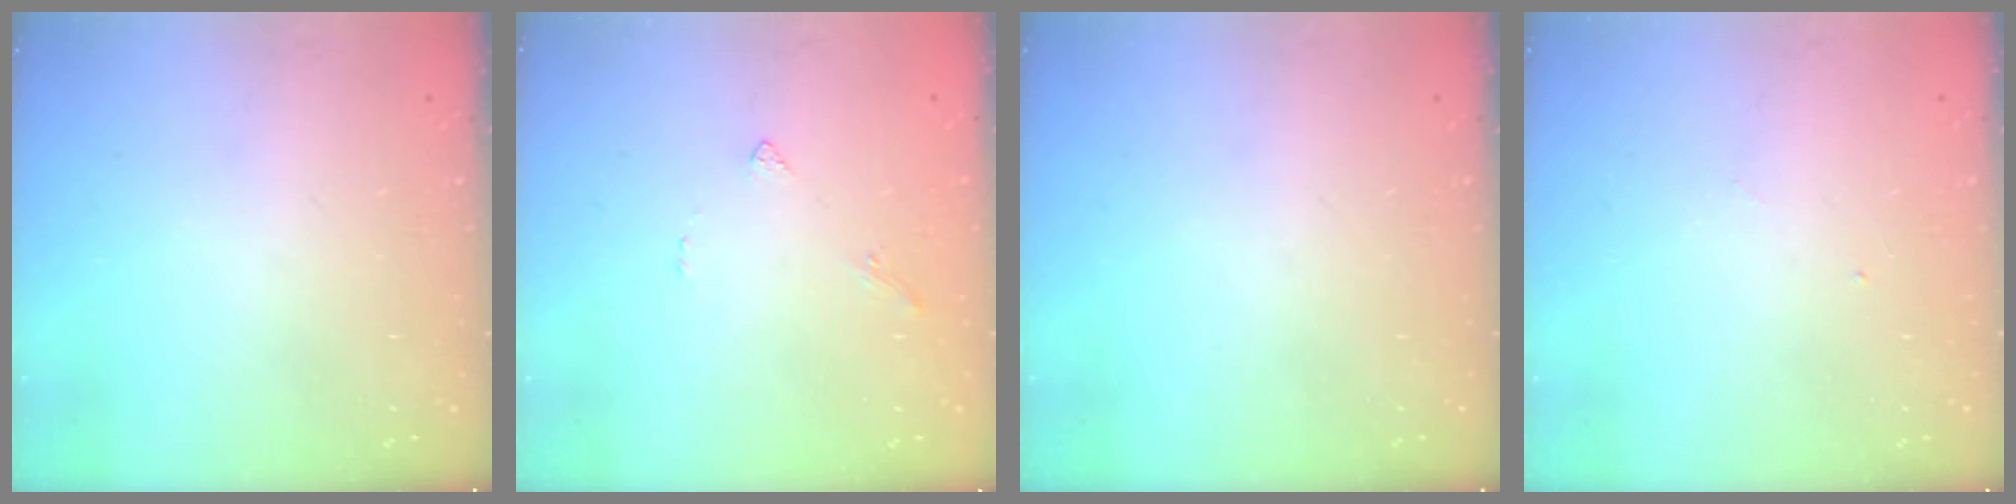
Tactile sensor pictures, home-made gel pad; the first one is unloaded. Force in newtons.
{"total": 1.6, "press": 1.5, "slide": 0.5}
{"total": 0.0}
{"total": 3.0, "press": 3.0, "slide": 0.4}